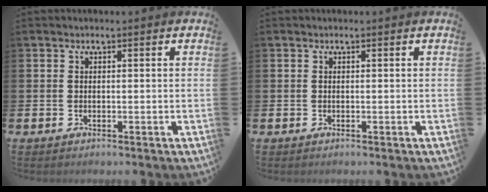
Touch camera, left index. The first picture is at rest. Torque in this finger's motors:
{"motor_torque": [0.00, 0.00, 0.00, 0.01]}